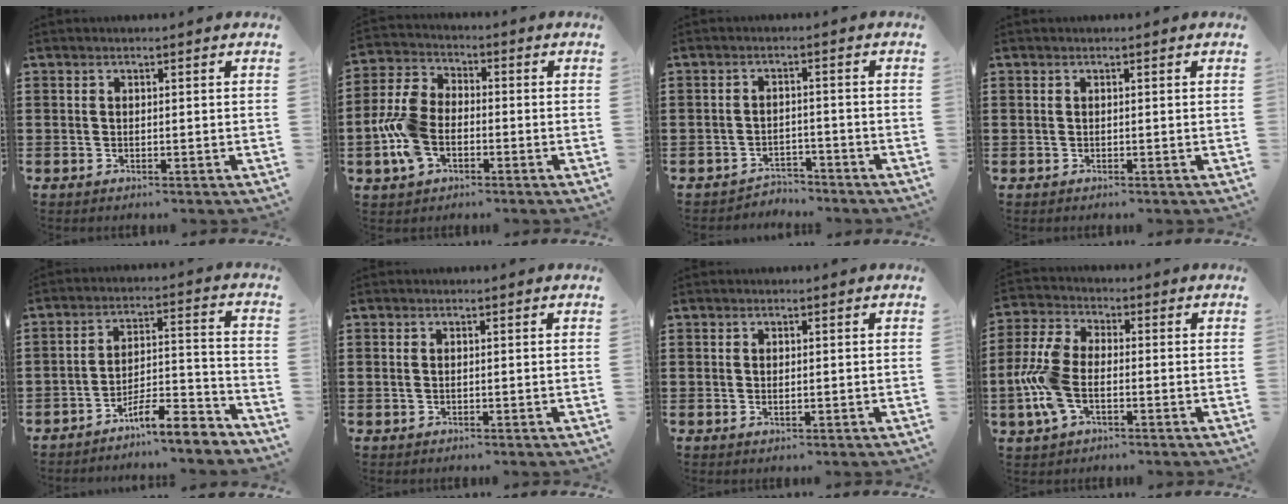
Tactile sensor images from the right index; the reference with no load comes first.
{"total": 8.3, "force": [-2.1, 5.2, 6.2], "torque": [-0.166, -0.001, -0.048]}
{"total": 2.9, "force": [-2.9, 0.5, 0.0], "torque": [-0.008, 0.000, -0.062]}
{"total": 0.0}
{"total": 8.3, "force": [-7.1, 1.4, 4.0], "torque": [-0.056, 0.017, -0.130]}
{"total": 0.8, "force": [-0.1, 0.4, 0.7], "torque": [-0.015, 0.002, -0.002]}
{"total": 0.8, "force": [0.0, 0.3, 0.7], "torque": [-0.014, 0.000, 0.000]}
{"total": 8.5, "force": [-1.7, 4.8, 6.9], "torque": [-0.177, -0.005, -0.037]}